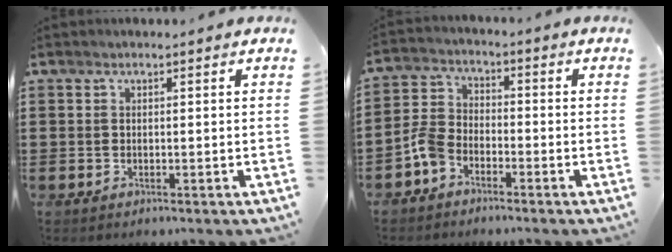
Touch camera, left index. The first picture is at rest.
{"total": 4.8, "force": [-3.2, 2.7, 2.3], "torque": [-0.068, 0.003, -0.068]}